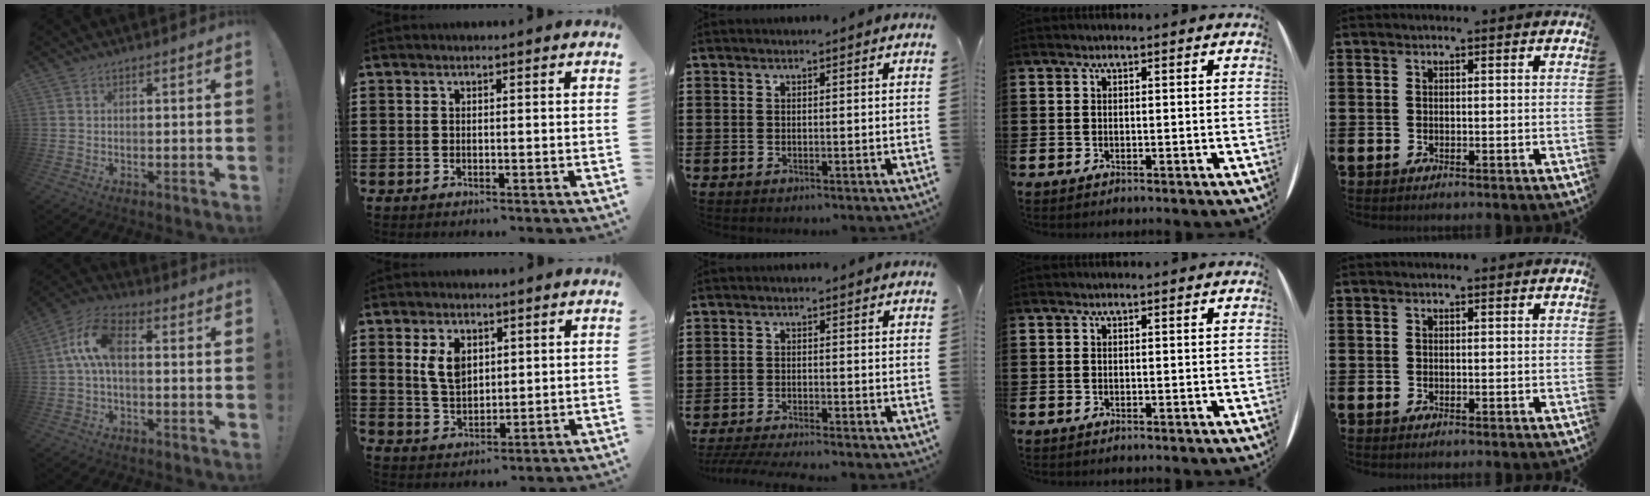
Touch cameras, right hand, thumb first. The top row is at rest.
{"thumb": {"total": 10.3, "force": [0.5, 5.1, 9.0], "torque": [-0.177, 0.012, 0.012]}, "index": {"total": 5.1, "force": [1.9, 3.2, 3.5], "torque": [-0.080, 0.011, 0.033]}, "middle": {"total": 2.9, "force": [-2.7, -0.2, 0.9], "torque": [-0.021, -0.006, -0.057]}}